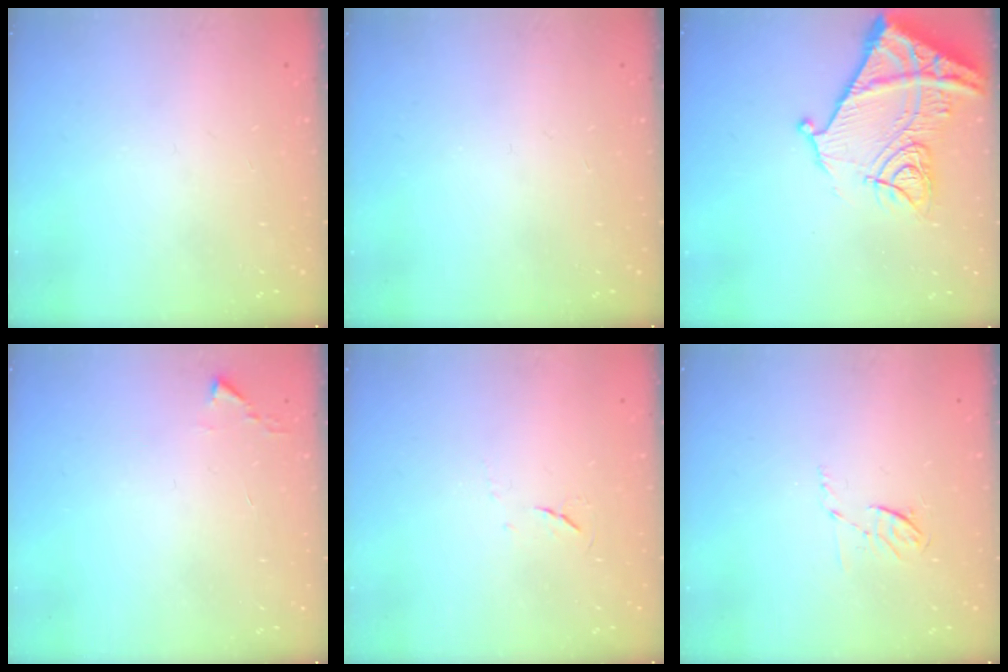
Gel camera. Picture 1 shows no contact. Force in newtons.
{"total": 0.0}
{"total": 18.1, "press": 18.0, "slide": 1.9}
{"total": 2.4, "press": 2.4, "slide": 0.3}
{"total": 3.8, "press": 3.7, "slide": 0.6}
{"total": 4.4, "press": 4.2, "slide": 1.5}